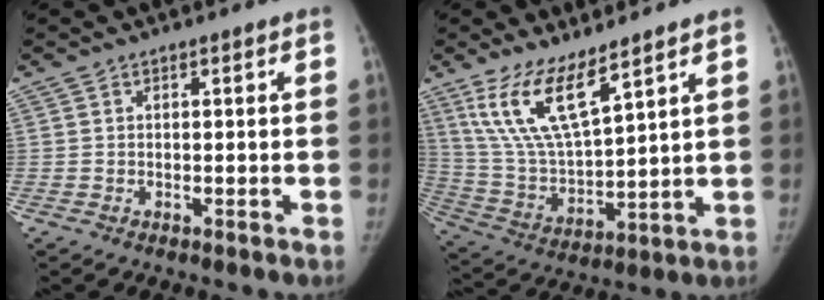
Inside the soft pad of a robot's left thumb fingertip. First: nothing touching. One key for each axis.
{"total": 14.7, "fx": 9.1, "fy": 4.0, "fz": 10.8, "tx": -0.209, "ty": -0.046, "tz": 0.196}